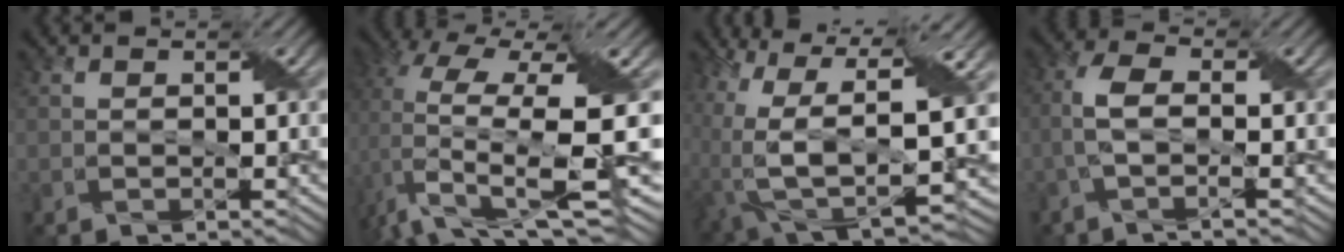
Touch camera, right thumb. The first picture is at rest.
{"total": 14.4, "force": [0.1, 4.9, 13.6], "torque": [-0.273, -0.001, 0.009]}
{"total": 14.7, "force": [-0.1, 7.4, 12.7], "torque": [-0.259, -0.039, 0.025]}
{"total": 4.4, "force": [-1.0, 1.3, 4.0], "torque": [-0.092, 0.007, -0.029]}